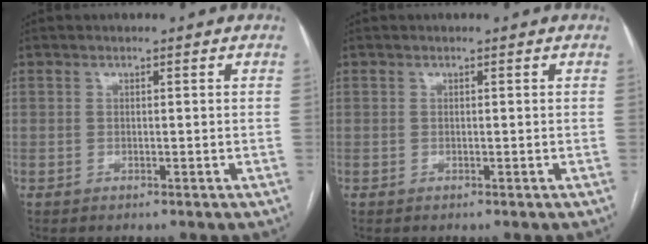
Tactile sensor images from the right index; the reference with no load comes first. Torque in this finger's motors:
{"motor_torque": [0.00, 0.00, 0.00, 0.00]}